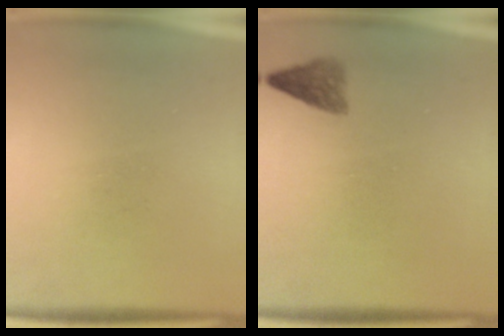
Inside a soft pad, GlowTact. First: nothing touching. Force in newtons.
{"total": 2.3}